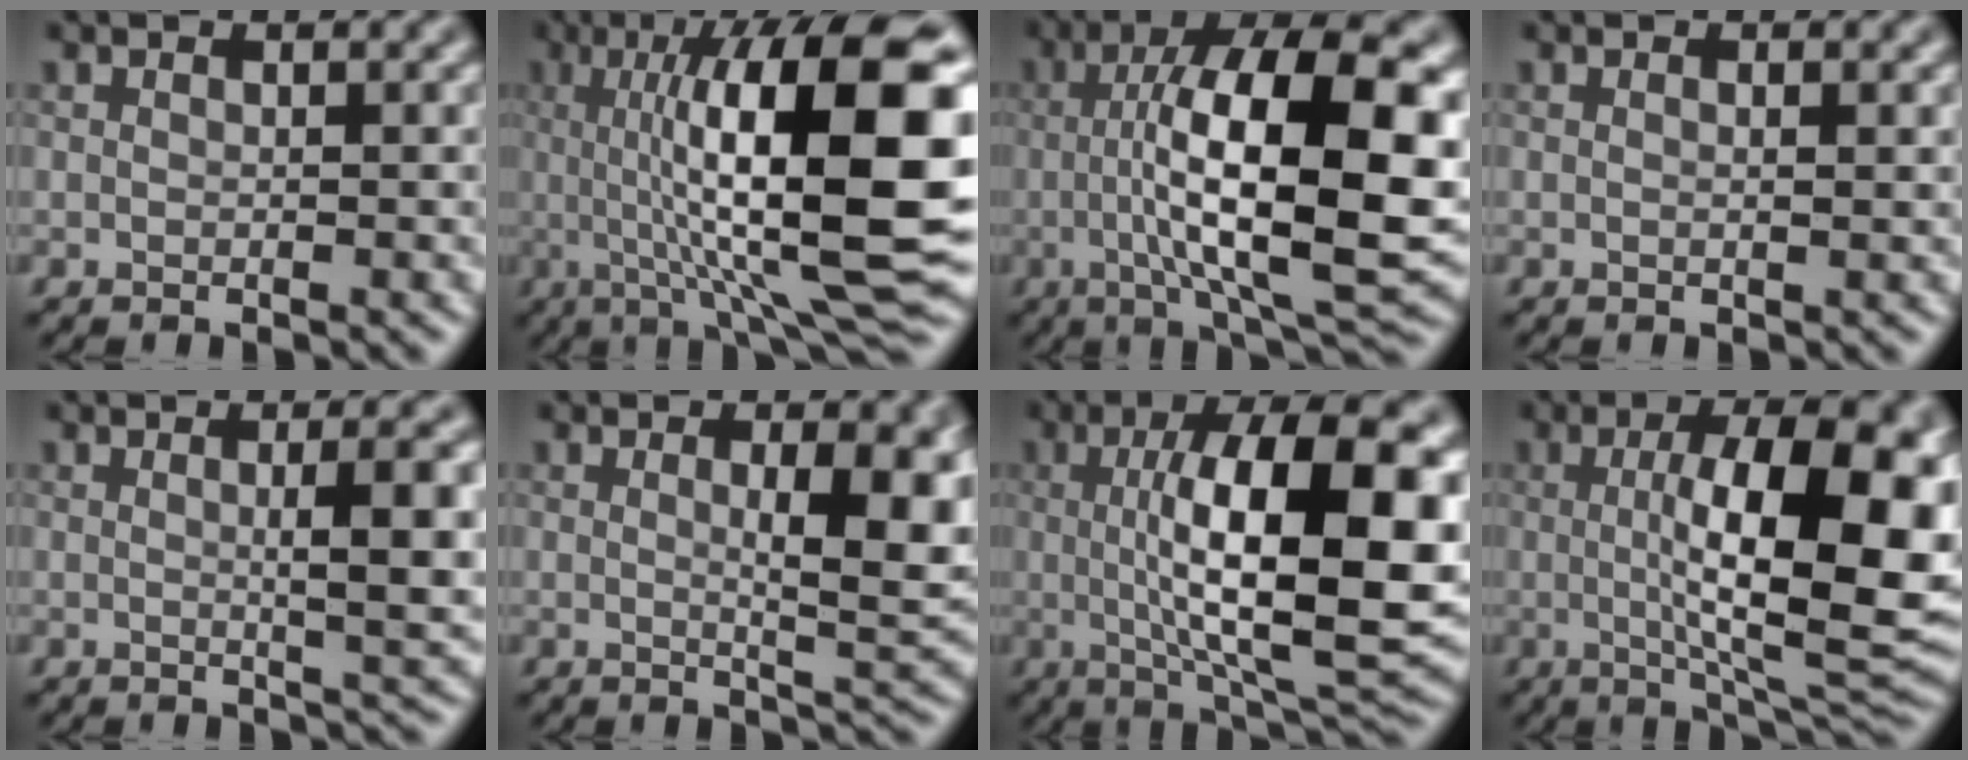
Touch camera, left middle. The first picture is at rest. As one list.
[{"total": 15.5, "force": [1.1, 3.8, 15.0], "torque": [-0.210, 0.007, 0.013]}, {"total": 14.1, "force": [-0.7, 3.7, 13.6], "torque": [-0.202, 0.013, -0.016]}, {"total": 0.9, "force": [0.2, 0.2, 0.8], "torque": [-0.012, 0.000, -0.001]}, {"total": 5.4, "force": [0.4, 1.2, 5.3], "torque": [-0.072, 0.006, 0.005]}, {"total": 6.5, "force": [0.9, 1.5, 6.2], "torque": [-0.085, -0.002, 0.018]}, {"total": 14.5, "force": [0.7, 4.5, 13.8], "torque": [-0.191, 0.005, 0.006]}, {"total": 14.1, "force": [0.8, 4.4, 13.4], "torque": [-0.189, 0.001, 0.011]}]